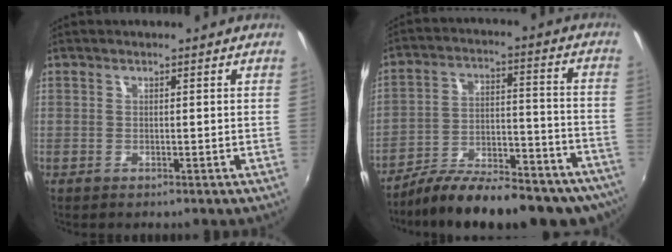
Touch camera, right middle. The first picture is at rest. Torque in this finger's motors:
{"motor_torque": [1.41, -0.72, 0.29, 0.11]}